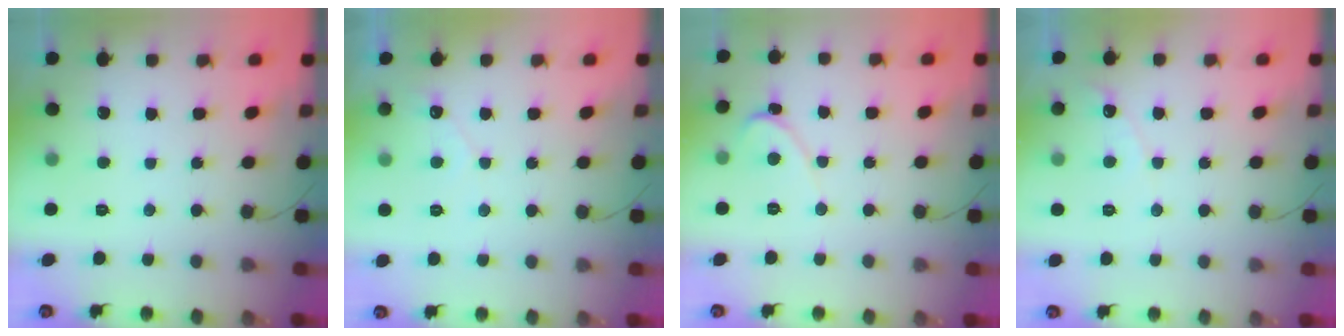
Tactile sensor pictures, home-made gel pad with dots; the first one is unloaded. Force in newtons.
{"total": 2.9, "press": 2.9, "slide": 0.1}
{"total": 2.4, "press": 2.4, "slide": 0.2}
{"total": 4.3, "press": 4.3, "slide": 0.4}